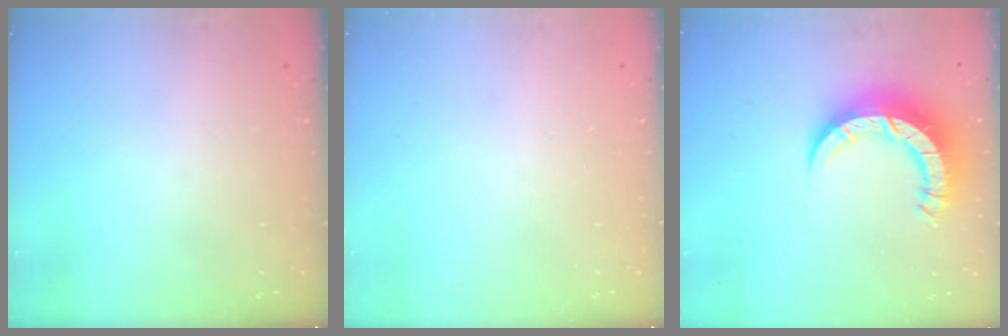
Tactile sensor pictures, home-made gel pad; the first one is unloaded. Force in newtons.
{"total": 0.0}
{"total": 10.0, "press": 9.9, "slide": 1.2}